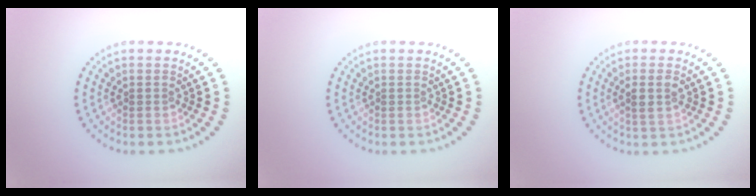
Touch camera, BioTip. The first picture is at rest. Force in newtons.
{"total": 0.0}
{"total": 1.7, "press": 1.5, "slide": 0.9}